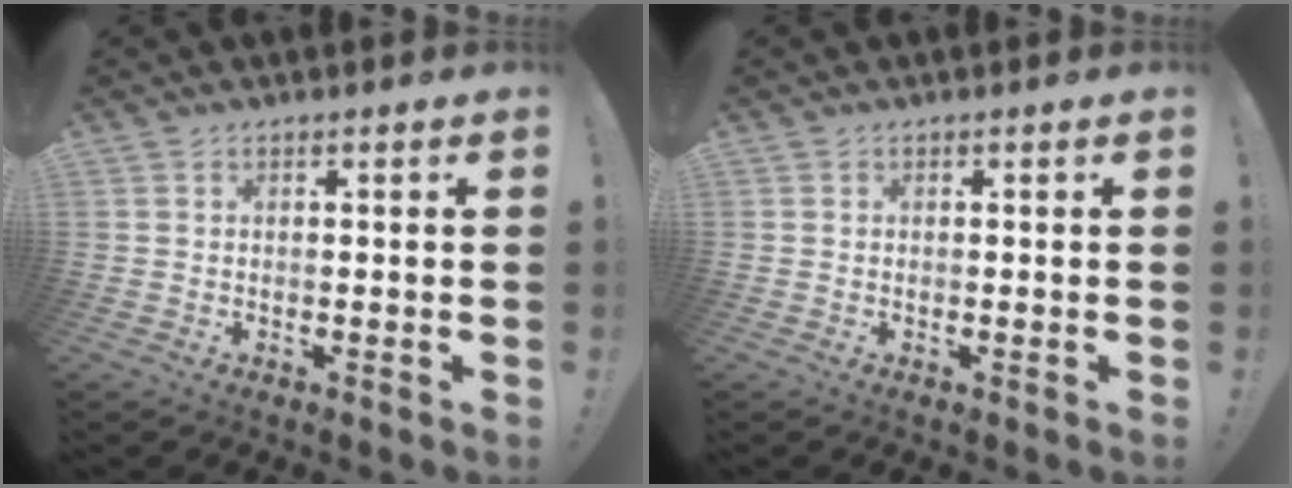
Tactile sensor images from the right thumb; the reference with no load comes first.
{"total": 0.0}